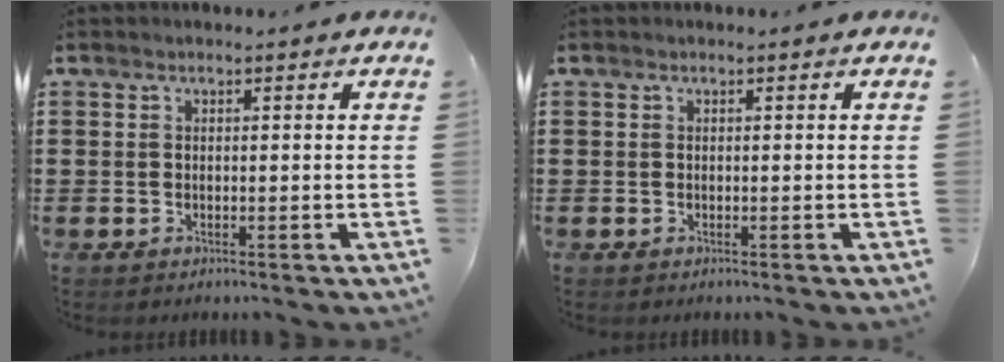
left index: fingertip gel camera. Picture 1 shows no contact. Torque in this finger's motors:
{"motor_torque": [0.00, 0.00, 0.00, 0.00]}